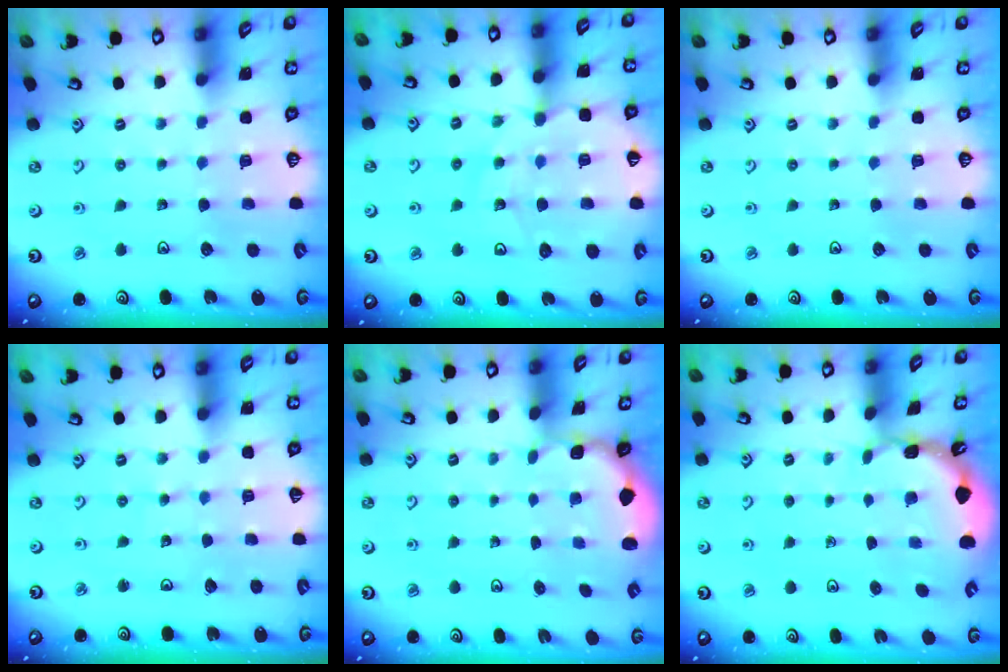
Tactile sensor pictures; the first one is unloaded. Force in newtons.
{"total": 14.2, "press": 13.8, "slide": 3.4}
{"total": 0.0}
{"total": 4.4, "press": 4.3, "slide": 0.5}
{"total": 1.9, "press": 1.8, "slide": 0.7}
{"total": 1.5, "press": 1.5, "slide": 0.1}